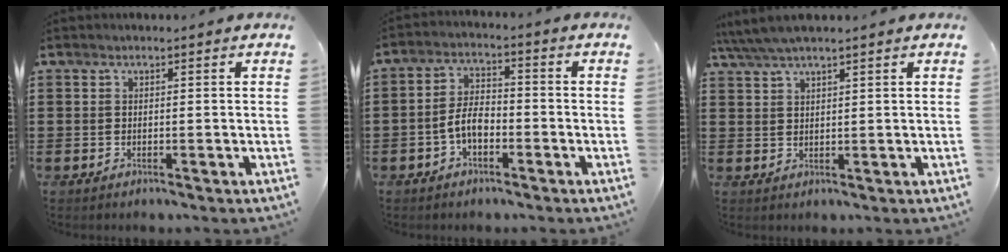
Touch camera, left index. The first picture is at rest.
{"total": 4.8, "force": [-2.1, 2.4, 3.6], "torque": [-0.083, 0.006, -0.045]}
{"total": 3.4, "force": [2.8, 0.2, 1.9], "torque": [-0.043, 0.000, 0.052]}